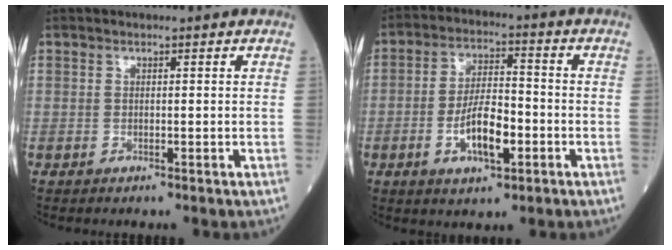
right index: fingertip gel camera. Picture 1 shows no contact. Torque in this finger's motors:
{"motor_torque": [0.45, -0.05, 0.23, 0.05]}